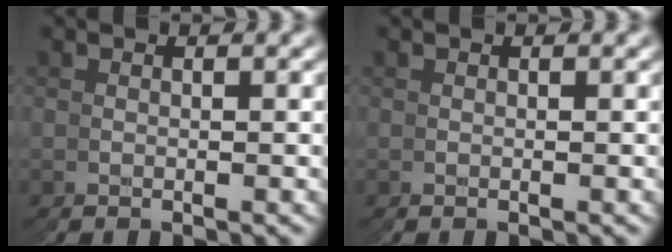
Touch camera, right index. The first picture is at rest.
{"total": 0.0}